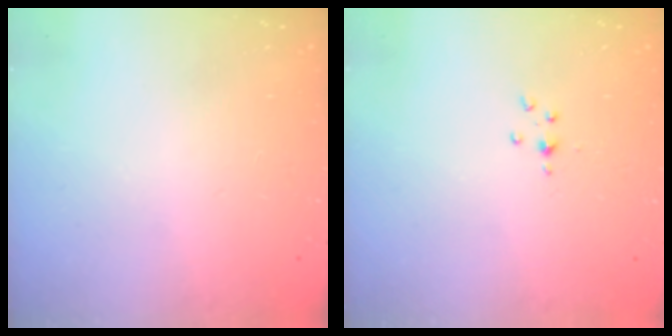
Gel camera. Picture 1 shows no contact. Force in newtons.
{"total": 2.9, "press": 2.9, "slide": 0.4}